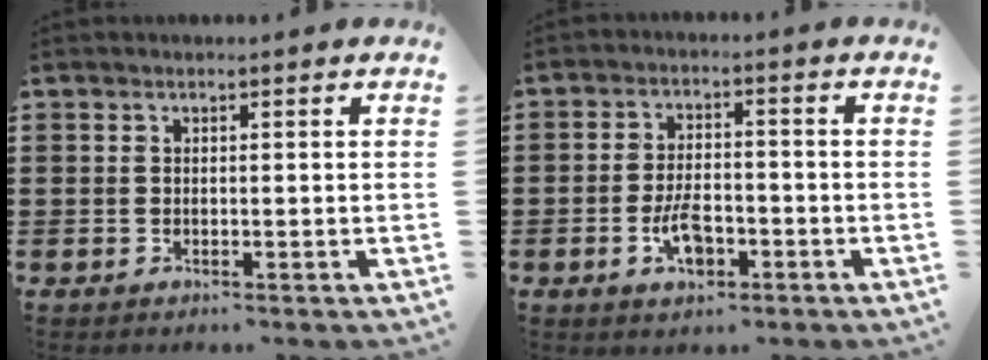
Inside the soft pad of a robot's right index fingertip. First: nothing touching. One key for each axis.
{"total": 5.6, "fx": -2.2, "fy": 2.8, "fz": 4.4, "tx": -0.092, "ty": 0.003, "tz": -0.043}